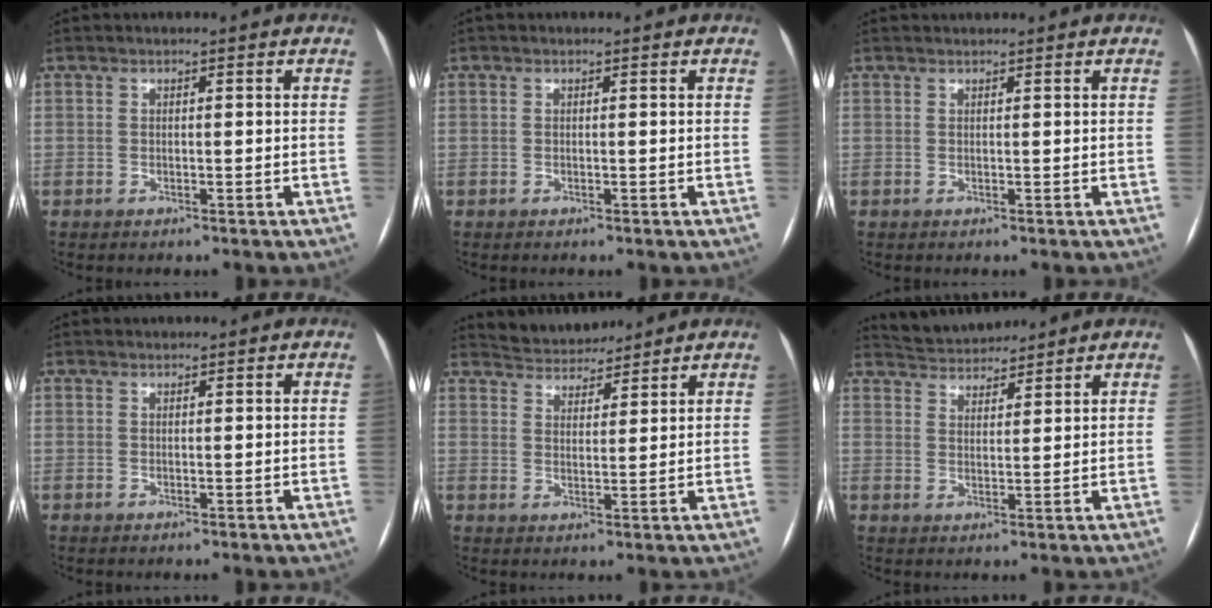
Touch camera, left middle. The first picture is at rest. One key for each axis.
{"total": 0.0}
{"total": 1.1, "fx": 1.1, "fy": 0.1, "fz": 0.1, "tx": -0.004, "ty": 0.018, "tz": 0.022}
{"total": 0.6, "fx": 0.6, "fy": 0.1, "fz": 0.0, "tx": -0.004, "ty": 0.011, "tz": 0.012}
{"total": 5.9, "fx": 5.8, "fy": 1.3, "fz": 0.4, "tx": -0.012, "ty": 0.017, "tz": 0.096}
{"total": 6.1, "fx": 6.0, "fy": 1.1, "fz": 0.6, "tx": -0.016, "ty": 0.022, "tz": 0.101}